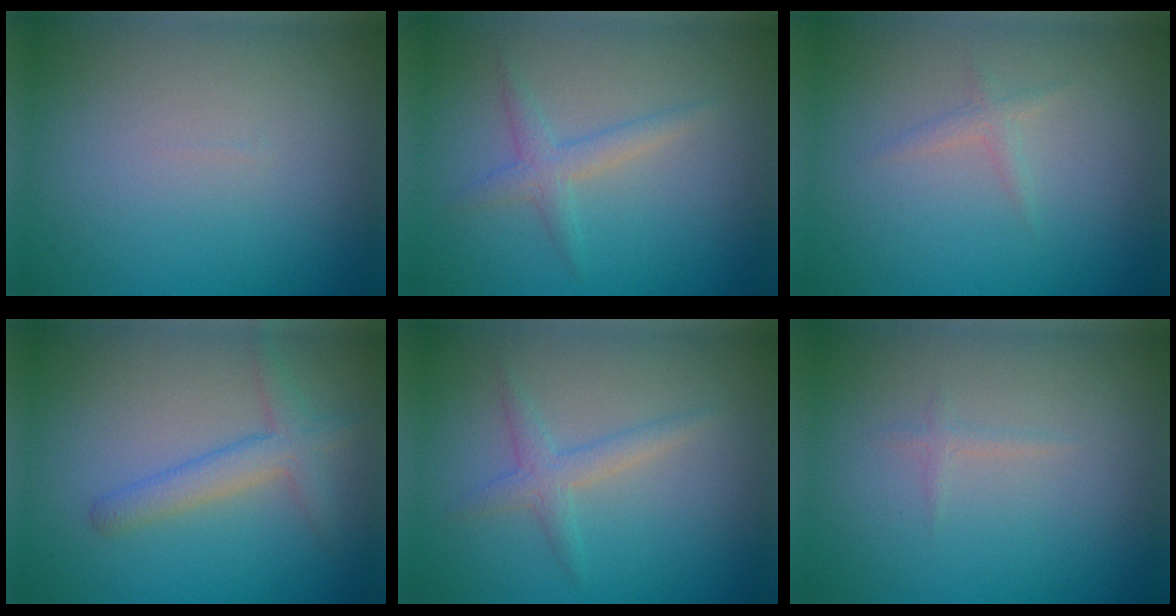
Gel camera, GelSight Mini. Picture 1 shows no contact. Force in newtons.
{"total": 1.9, "press": 1.9, "slide": 0.1}
{"total": 1.0, "press": 1.0, "slide": 0.1}
{"total": 2.9, "press": 2.8, "slide": 0.2}
{"total": 1.9, "press": 1.9, "slide": 0.1}
{"total": 0.6, "press": 0.6, "slide": 0.0}